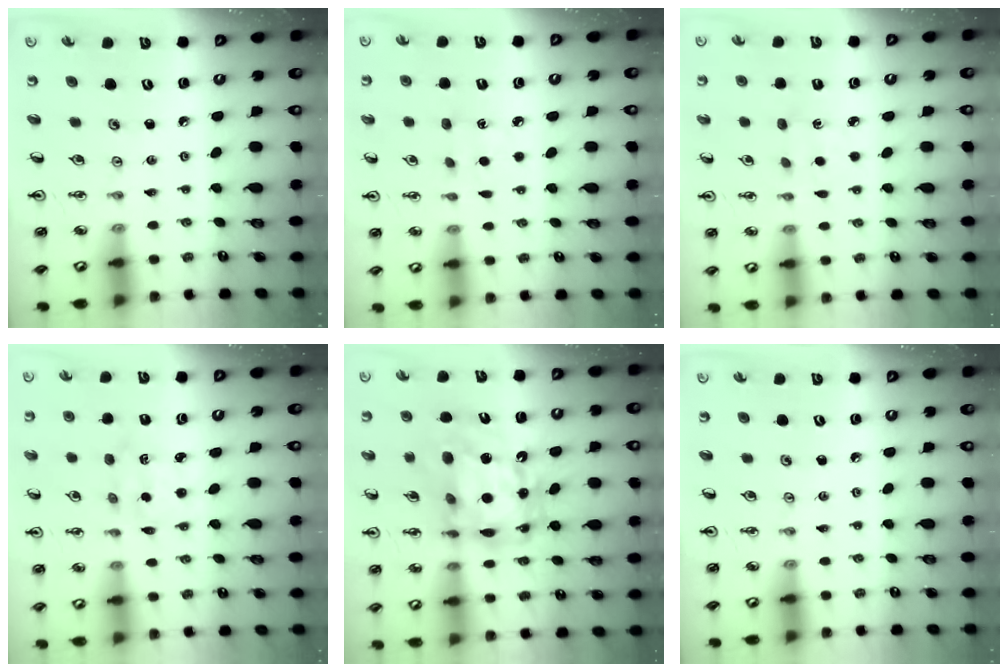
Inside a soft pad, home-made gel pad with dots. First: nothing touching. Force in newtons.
{"total": 2.9, "press": 2.9, "slide": 0.3}
{"total": 2.4, "press": 2.3, "slide": 0.3}
{"total": 1.8, "press": 1.8, "slide": 0.4}
{"total": 16.7, "press": 16.6, "slide": 1.8}
{"total": 0.0}